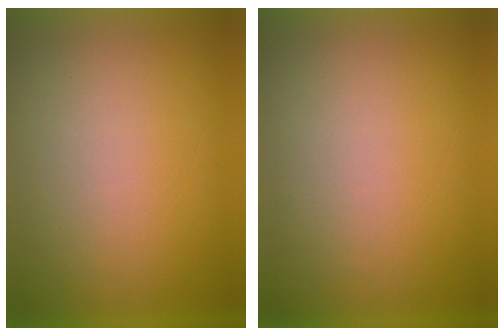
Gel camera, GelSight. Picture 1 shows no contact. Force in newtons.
{"total": 0.0}